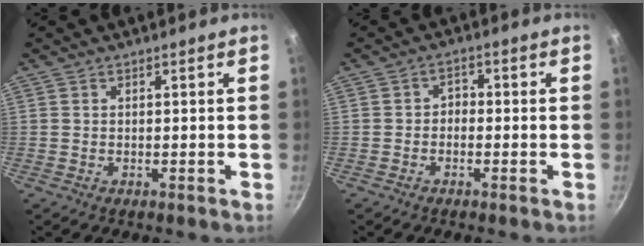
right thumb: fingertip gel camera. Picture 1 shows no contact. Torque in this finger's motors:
{"motor_torque": [-0.46, 0.24, -0.12, 0.17, 0.08]}